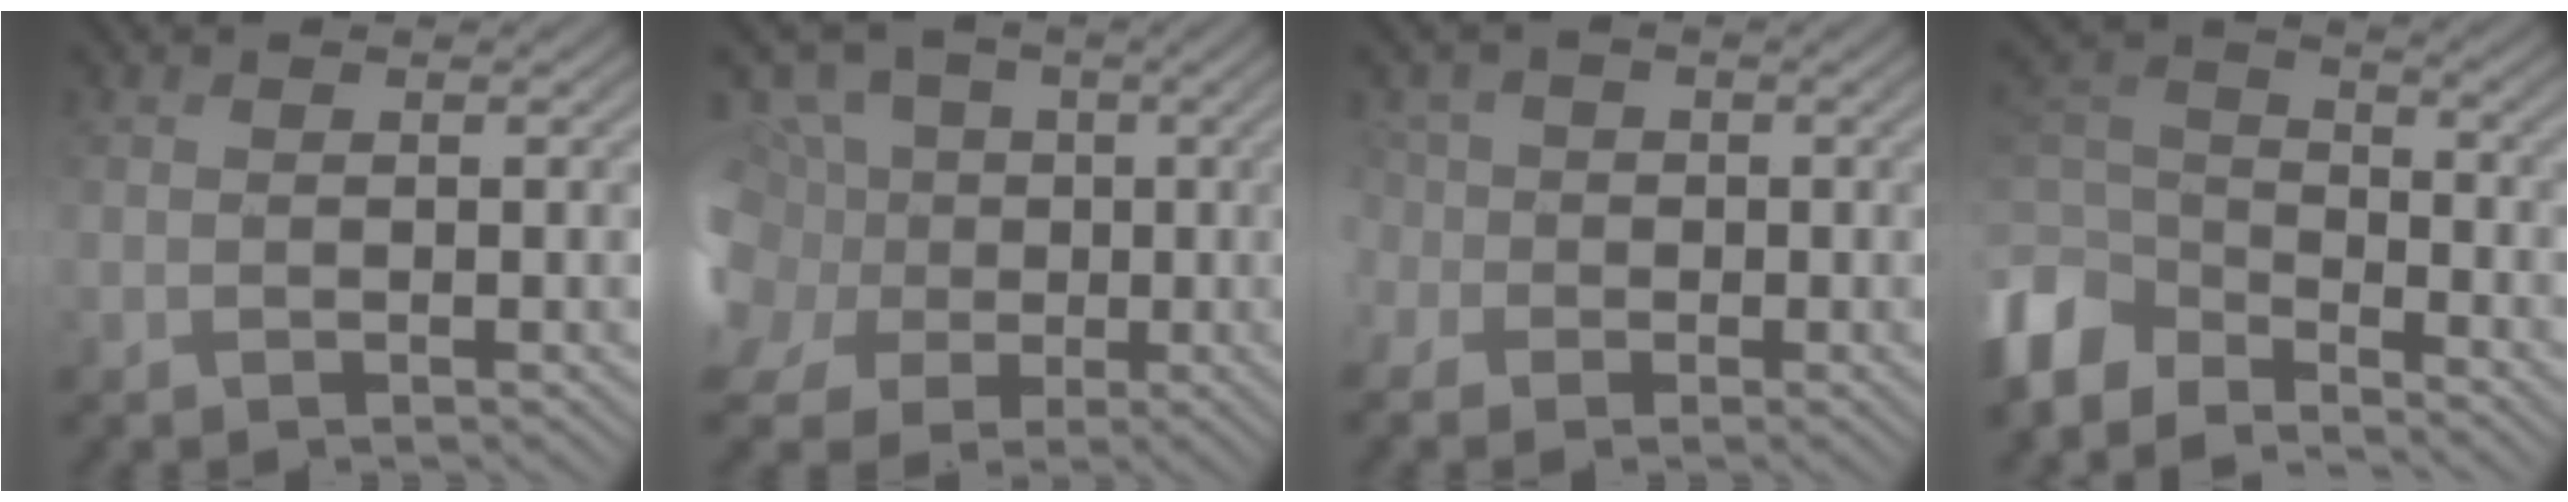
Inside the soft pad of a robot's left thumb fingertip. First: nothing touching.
{"total": 14.8, "force": [-1.5, 12.7, 7.5], "torque": [-0.233, 0.011, -0.050]}
{"total": 3.9, "force": [0.2, 3.6, 1.7], "torque": [-0.068, 0.000, -0.008]}
{"total": 9.6, "force": [-7.2, 4.9, 4.1], "torque": [-0.112, -0.005, -0.160]}